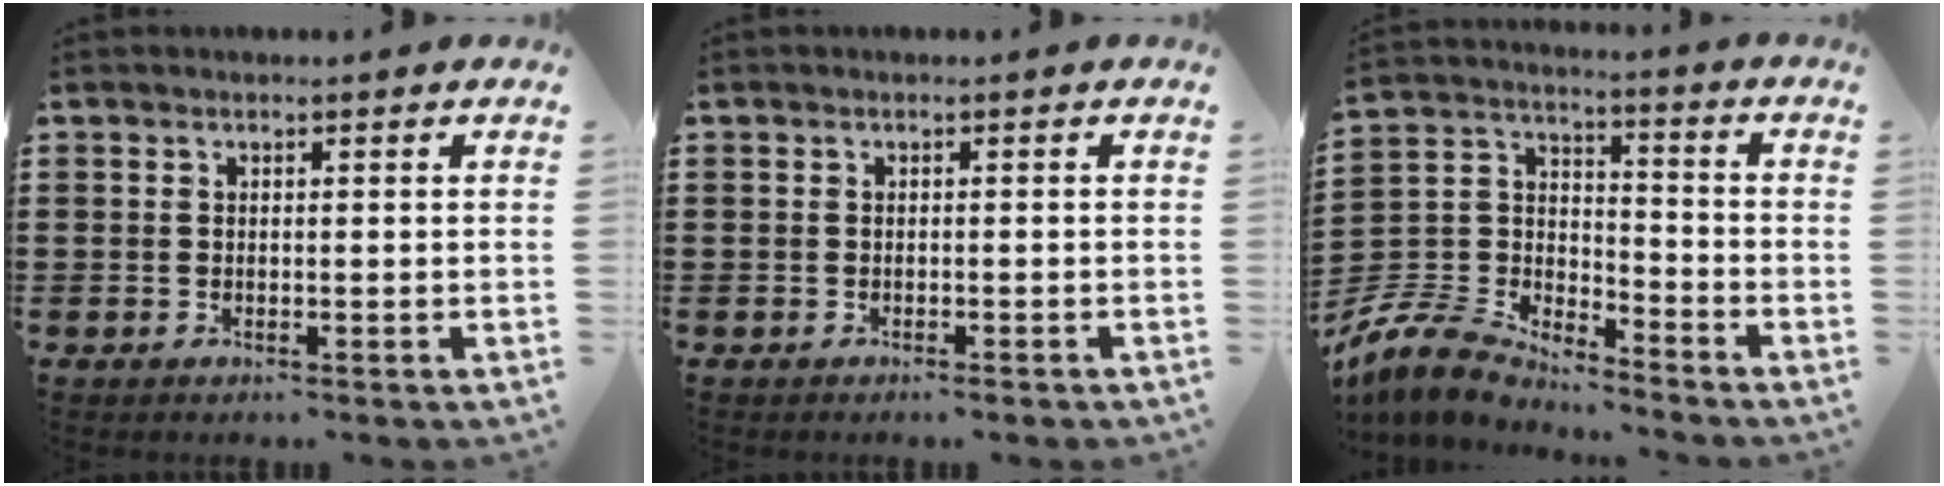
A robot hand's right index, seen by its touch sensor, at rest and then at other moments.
{"total": 0.5, "force": [-0.5, 0.1, 0.2], "torque": [-0.007, -0.003, -0.009]}
{"total": 7.7, "force": [-7.3, 2.0, 1.3], "torque": [-0.065, -0.003, -0.156]}